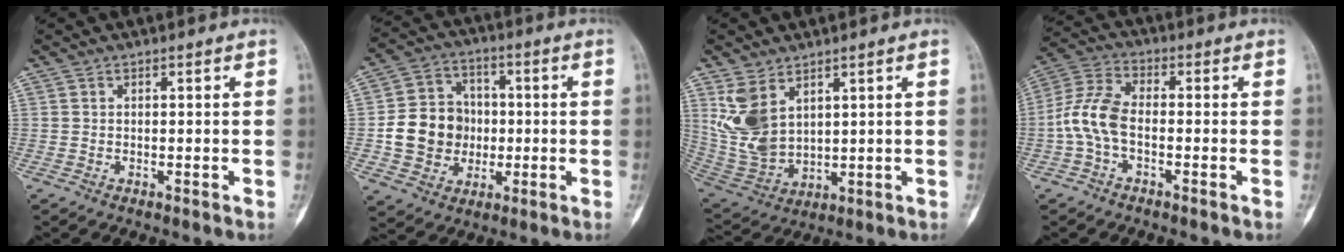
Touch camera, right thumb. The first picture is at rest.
{"total": 13.0, "force": [-1.2, 11.5, 5.9], "torque": [-0.072, 0.021, -0.021]}
{"total": 10.7, "force": [4.7, 6.6, 6.9], "torque": [-0.133, -0.020, 0.119]}
{"total": 8.4, "force": [-1.8, 4.5, 6.8], "torque": [-0.151, 0.026, -0.046]}